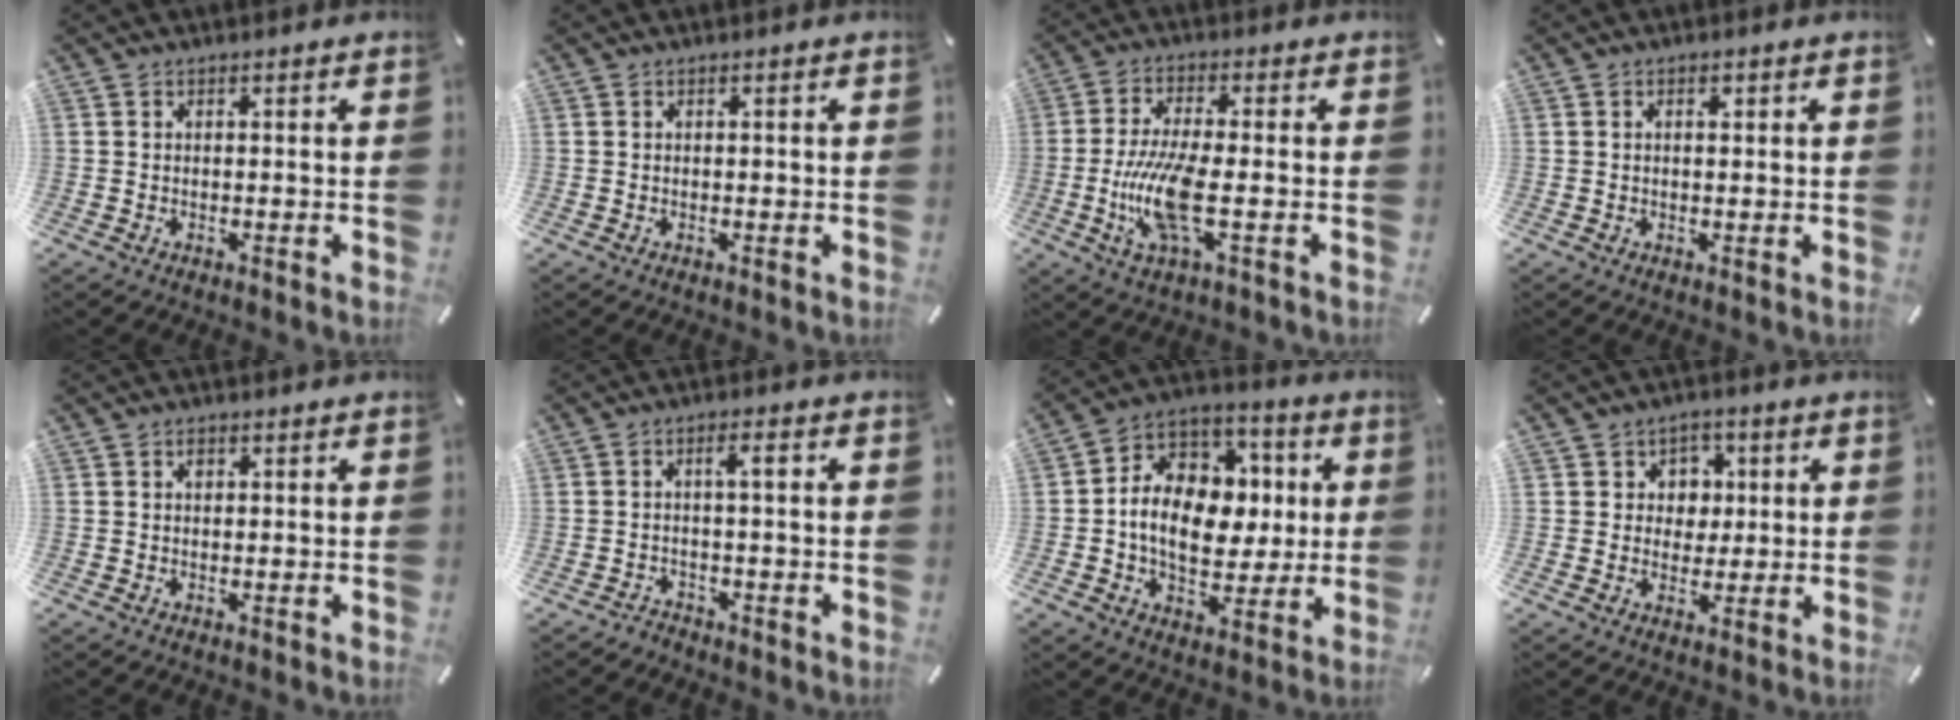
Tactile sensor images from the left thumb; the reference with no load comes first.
{"total": 0.0}
{"total": 12.0, "force": [-2.5, 3.5, 11.2], "torque": [-0.236, -0.016, -0.047]}
{"total": 1.6, "force": [0.4, 0.9, 1.3], "torque": [-0.011, 0.000, 0.002]}
{"total": 1.1, "force": [0.4, 0.8, 0.6], "torque": [-0.005, 0.000, 0.005]}
{"total": 2.5, "force": [-0.6, 1.1, 2.2], "torque": [-0.048, 0.014, -0.017]}
{"total": 14.2, "force": [-0.4, 11.3, 8.6], "torque": [-0.160, -0.002, -0.004]}
{"total": 6.1, "force": [1.1, 5.9, 1.4], "torque": [-0.017, 0.003, 0.014]}